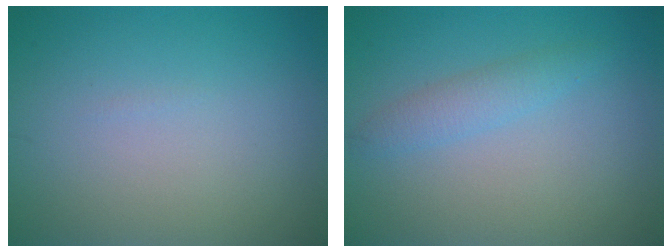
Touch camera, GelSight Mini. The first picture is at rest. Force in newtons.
{"total": 2.0, "press": 2.0, "slide": 0.1}